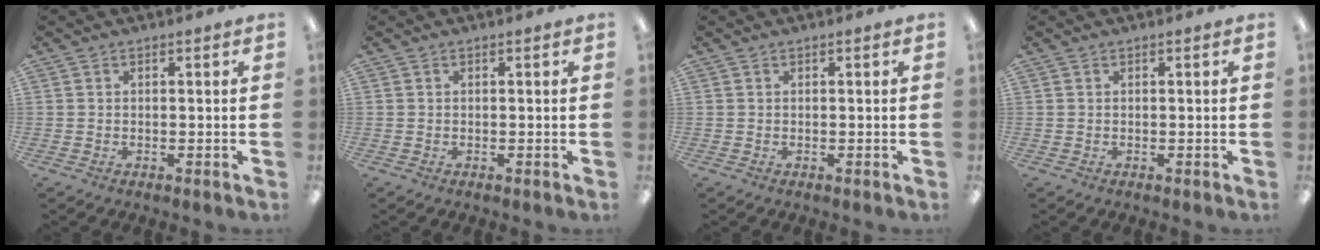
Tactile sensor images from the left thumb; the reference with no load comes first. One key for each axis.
{"total": 0.0}
{"total": 0.0}
{"total": 0.0}